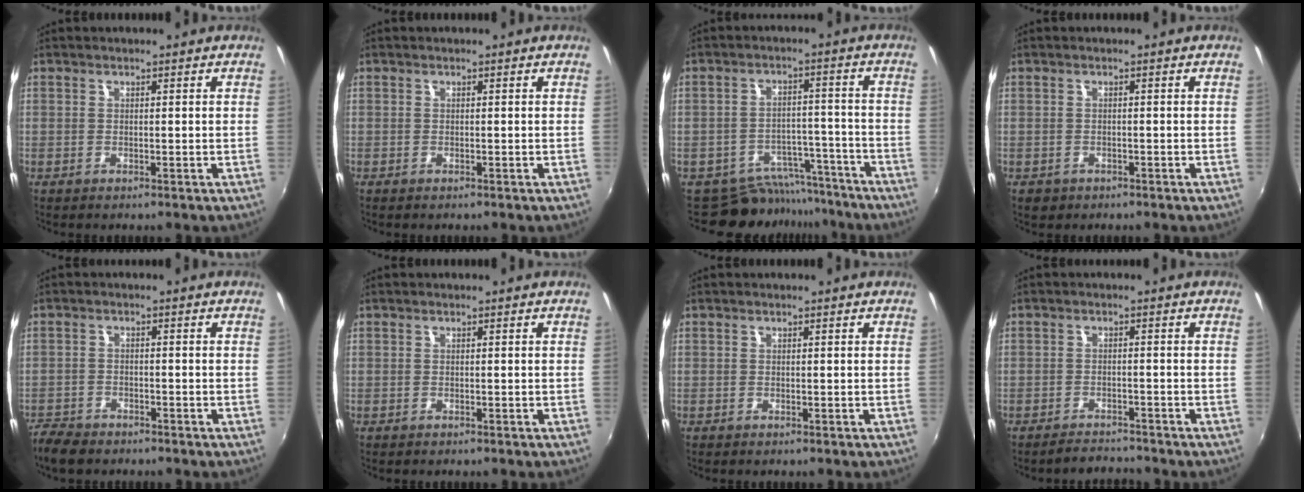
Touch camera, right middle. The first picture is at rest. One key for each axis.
{"total": 0.0}
{"total": 10.0, "fx": -8.9, "fy": 4.4, "fz": 0.8, "tx": -0.017, "ty": 0.032, "tz": -0.117}
{"total": 2.2, "fx": -1.0, "fy": 1.7, "fz": 0.8, "tx": -0.020, "ty": -0.003, "tz": -0.012}
{"total": 5.4, "fx": -4.7, "fy": 2.0, "fz": 1.6, "tx": -0.055, "ty": -0.014, "tz": -0.090}
{"total": 0.0}
{"total": 0.0}
{"total": 3.3, "fx": -3.3, "fy": 0.6, "fz": 0.2, "tx": -0.018, "ty": 0.004, "tz": -0.054}